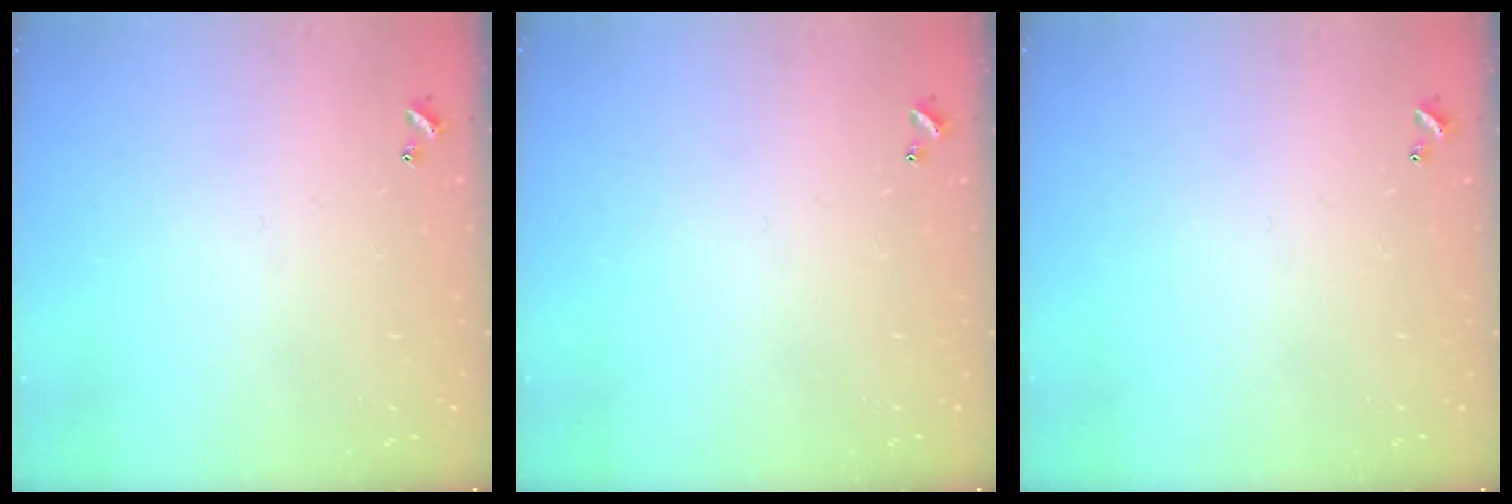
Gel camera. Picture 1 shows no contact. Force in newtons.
{"total": 0.0}
{"total": 0.0}